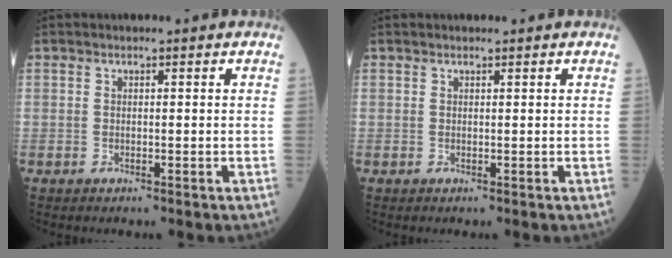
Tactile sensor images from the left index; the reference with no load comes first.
{"total": 0.9, "force": [0.8, 0.1, 0.3], "torque": [-0.002, 0.009, 0.015]}